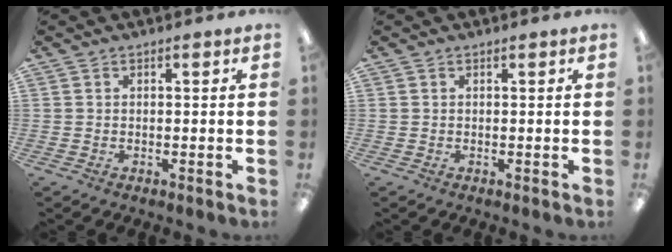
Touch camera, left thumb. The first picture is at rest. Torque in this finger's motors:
{"motor_torque": [0.00, 0.00, 0.00, 0.00, 0.00]}